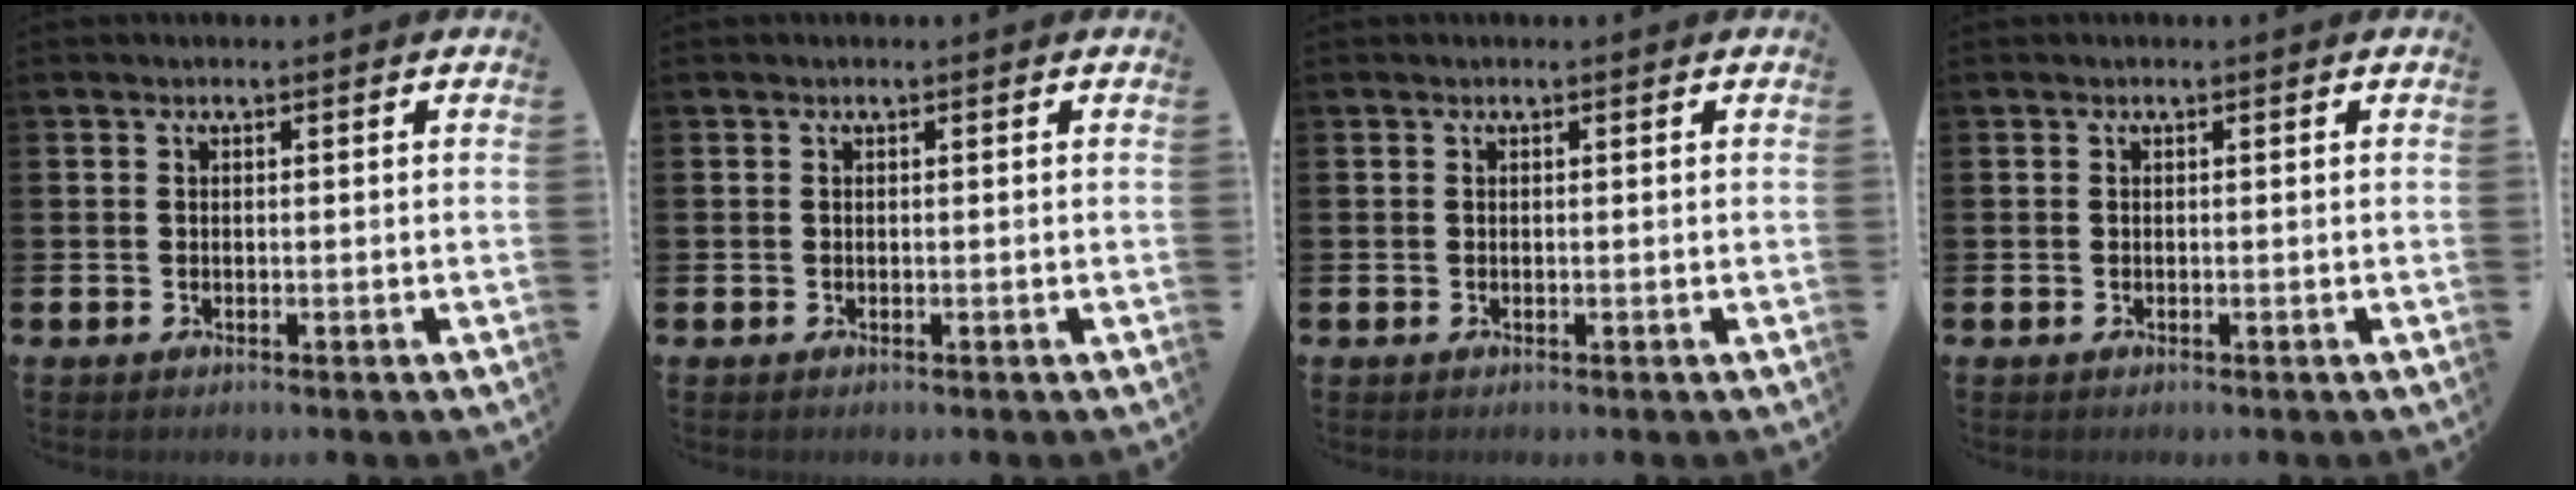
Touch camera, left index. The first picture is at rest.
{"total": 0.0}
{"total": 0.0}
{"total": 0.0}